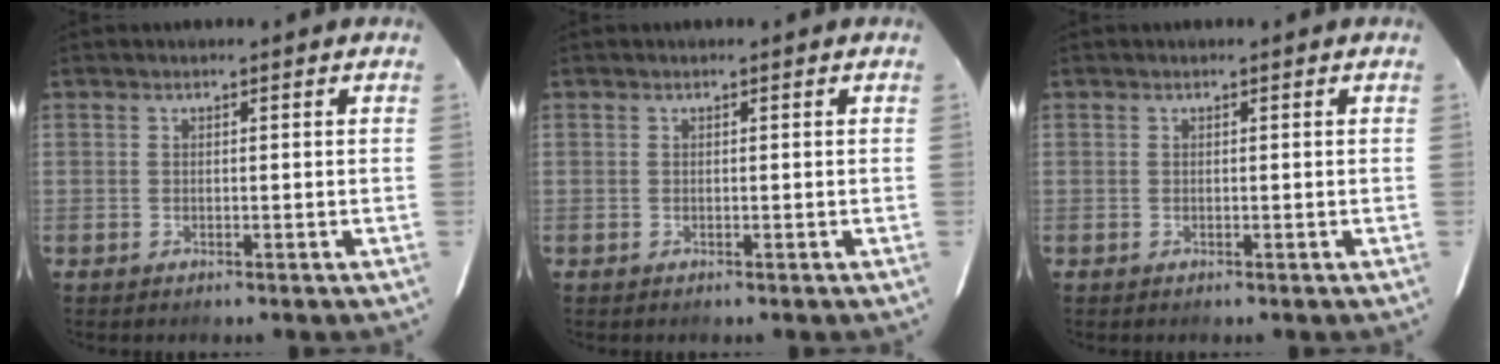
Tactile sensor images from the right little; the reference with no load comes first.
{"total": 0.0}
{"total": 0.0}